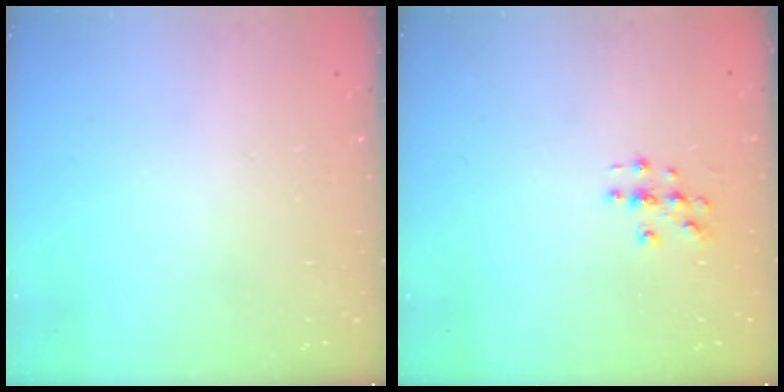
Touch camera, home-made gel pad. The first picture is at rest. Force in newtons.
{"total": 3.1, "press": 3.0, "slide": 0.3}